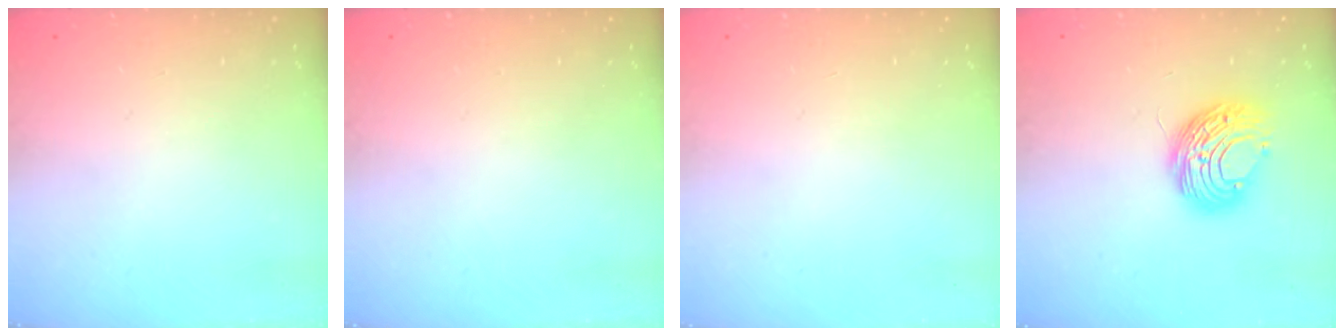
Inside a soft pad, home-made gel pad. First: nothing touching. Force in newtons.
{"total": 0.0}
{"total": 0.0}
{"total": 10.1, "press": 10.1, "slide": 0.8}